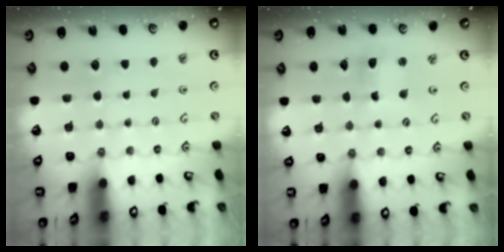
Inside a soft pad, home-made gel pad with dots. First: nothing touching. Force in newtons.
{"total": 3.7, "press": 3.7, "slide": 0.3}